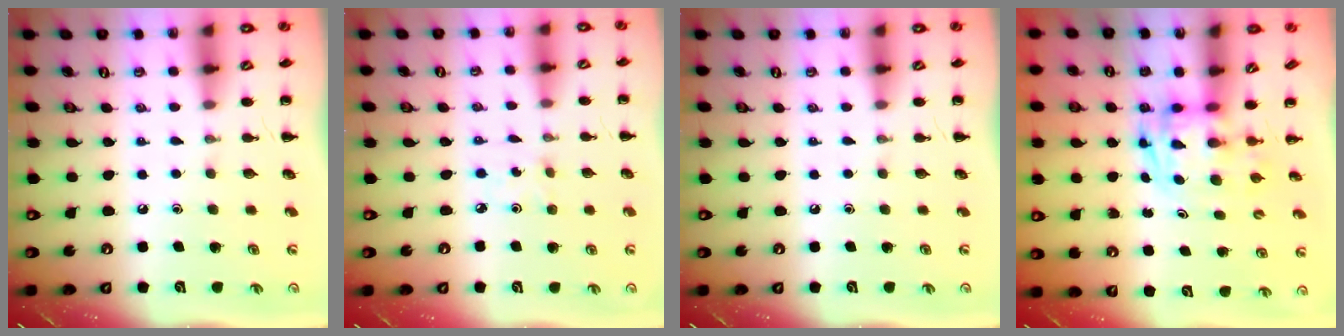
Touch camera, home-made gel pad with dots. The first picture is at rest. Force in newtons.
{"total": 1.2, "press": 1.1, "slide": 0.4}
{"total": 0.0}
{"total": 2.6, "press": 2.6, "slide": 0.5}